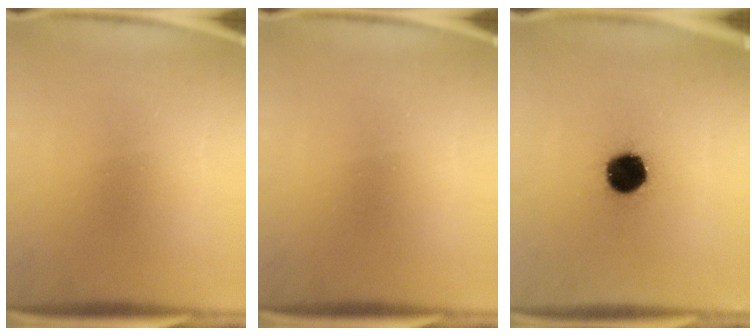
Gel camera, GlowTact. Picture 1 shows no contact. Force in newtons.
{"total": 0.0}
{"total": 12.9}